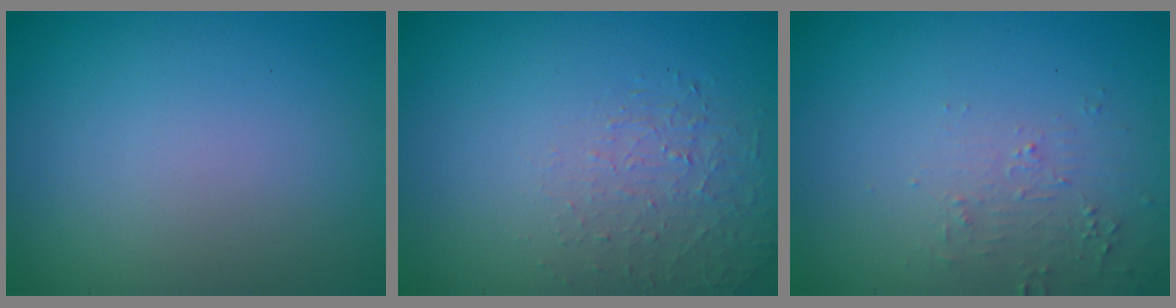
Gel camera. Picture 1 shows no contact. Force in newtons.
{"total": 1.4, "press": 0.6, "slide": 1.3}
{"total": 2.1, "press": 2.0, "slide": 0.5}